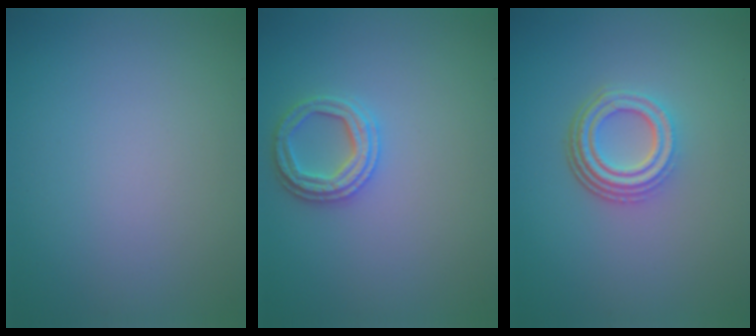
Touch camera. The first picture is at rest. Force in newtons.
{"total": 2.7, "press": 2.7, "slide": 0.5}
{"total": 4.5, "press": 3.3, "slide": 3.1}